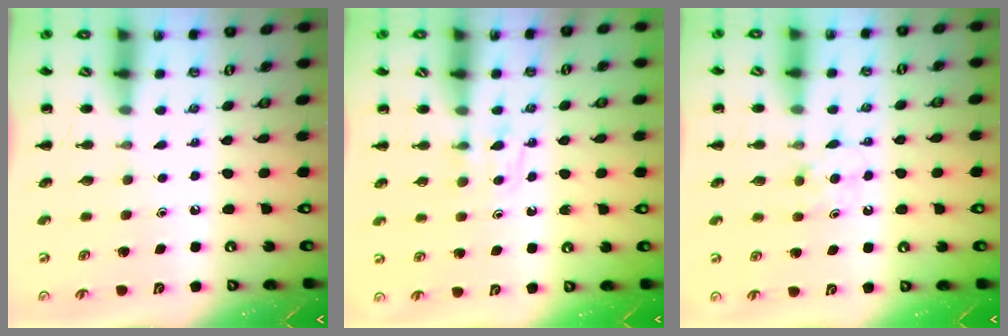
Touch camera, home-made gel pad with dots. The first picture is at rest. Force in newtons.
{"total": 3.3, "press": 2.9, "slide": 1.6}
{"total": 4.9, "press": 4.7, "slide": 1.4}